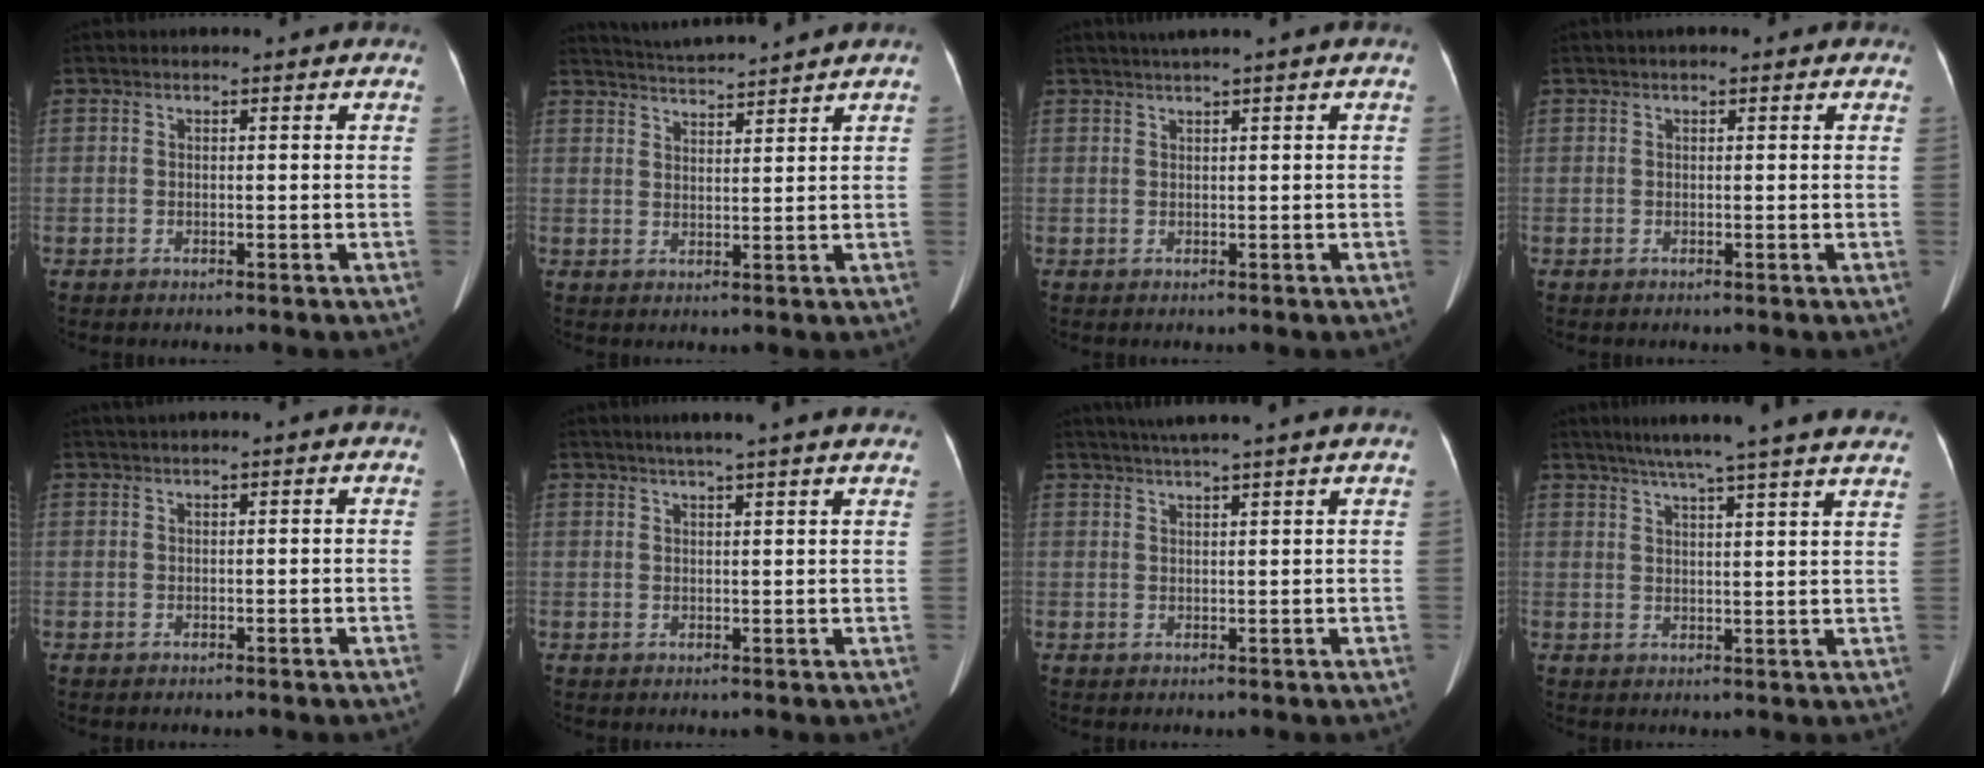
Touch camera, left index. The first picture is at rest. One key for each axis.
{"total": 5.7, "fx": 5.5, "fy": -1.4, "fz": 0.9, "tx": -0.023, "ty": 0.010, "tz": 0.096}
{"total": 2.3, "fx": 1.4, "fy": -0.5, "fz": 1.7, "tx": -0.036, "ty": 0.009, "tz": 0.031}
{"total": 1.2, "fx": 0.6, "fy": 0.6, "fz": 0.9, "tx": -0.015, "ty": 0.011, "tz": 0.003}
{"total": 1.1, "fx": 0.5, "fy": -0.1, "fz": 0.9, "tx": -0.022, "ty": 0.015, "tz": 0.014}
{"total": 9.3, "fx": 7.7, "fy": -0.2, "fz": 5.1, "tx": -0.073, "ty": 0.026, "tz": 0.087}
{"total": 7.2, "fx": 6.1, "fy": -1.2, "fz": 3.7, "tx": -0.056, "ty": 0.025, "tz": 0.084}
{"total": 20.9, "fx": 18.1, "fy": -0.5, "fz": 10.5, "tx": -0.166, "ty": 0.000, "tz": 0.225}